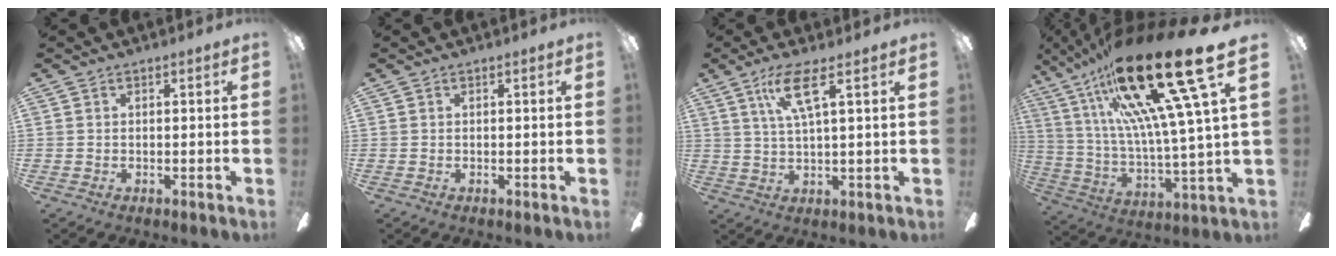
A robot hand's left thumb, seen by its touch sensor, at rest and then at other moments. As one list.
[{"total": 0.0}, {"total": 8.2, "force": [4.1, 1.1, 7.0], "torque": [-0.146, 0.001, 0.070]}, {"total": 33.0, "force": [18.2, 6.9, 26.7], "torque": [-0.476, -0.121, 0.281]}]